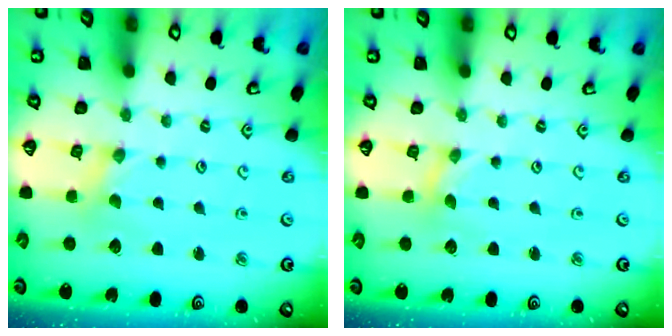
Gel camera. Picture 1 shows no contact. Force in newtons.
{"total": 0.0}